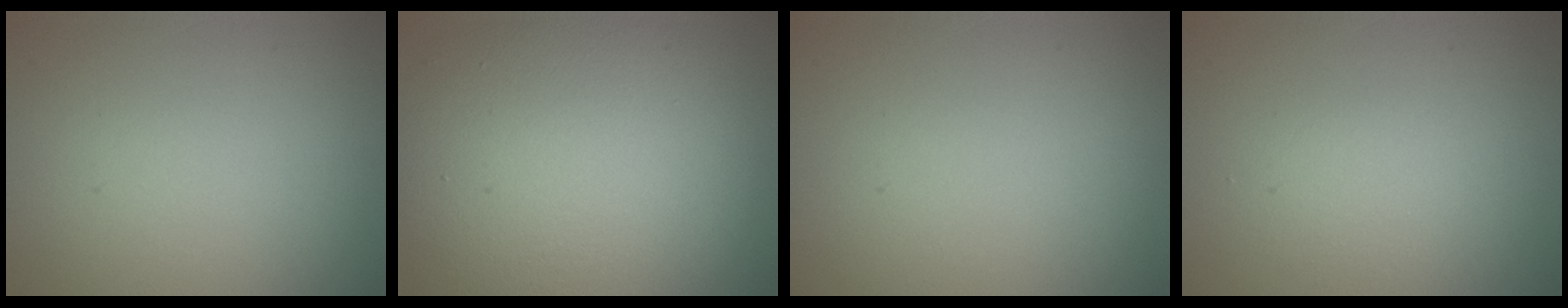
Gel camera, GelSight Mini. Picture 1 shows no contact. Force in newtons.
{"total": 12.6, "press": 12.6, "slide": 0.9}
{"total": 0.0}
{"total": 1.6, "press": 1.6, "slide": 0.1}